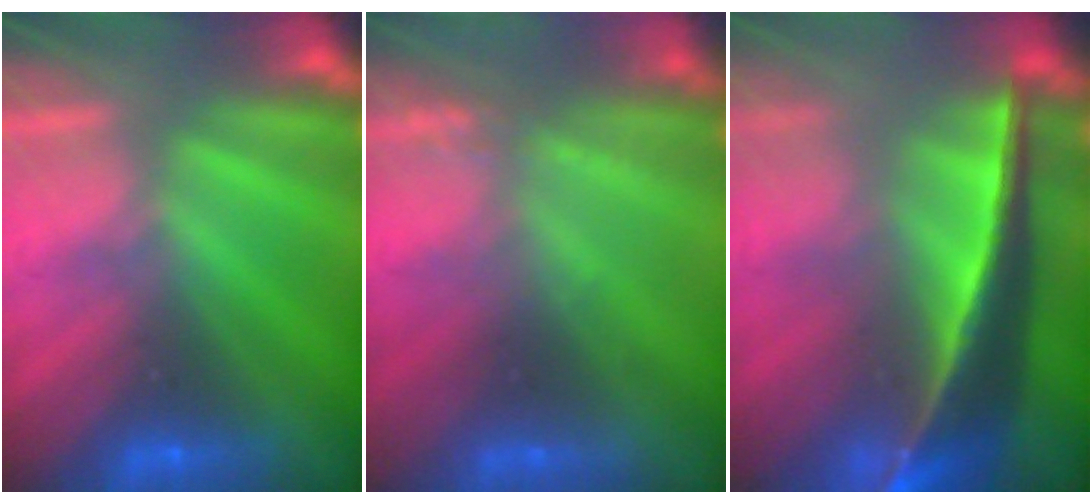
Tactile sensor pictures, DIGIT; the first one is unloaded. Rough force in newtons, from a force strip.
{"total": 2.1}
{"total": 7.6}